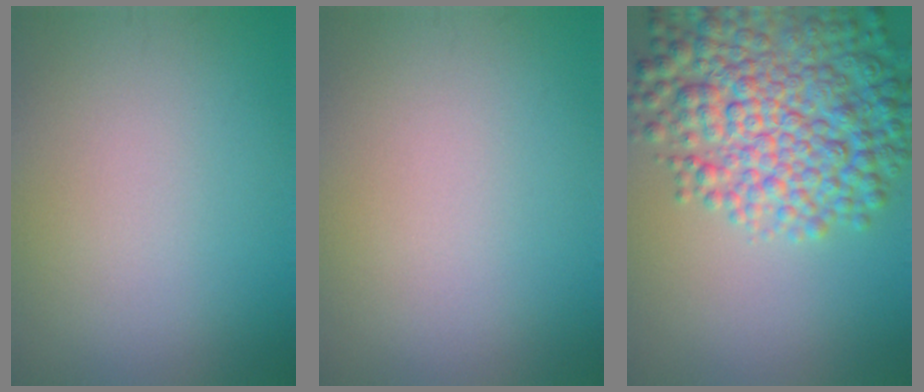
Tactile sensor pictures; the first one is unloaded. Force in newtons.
{"total": 0.0}
{"total": 9.6, "press": 9.6, "slide": 0.3}